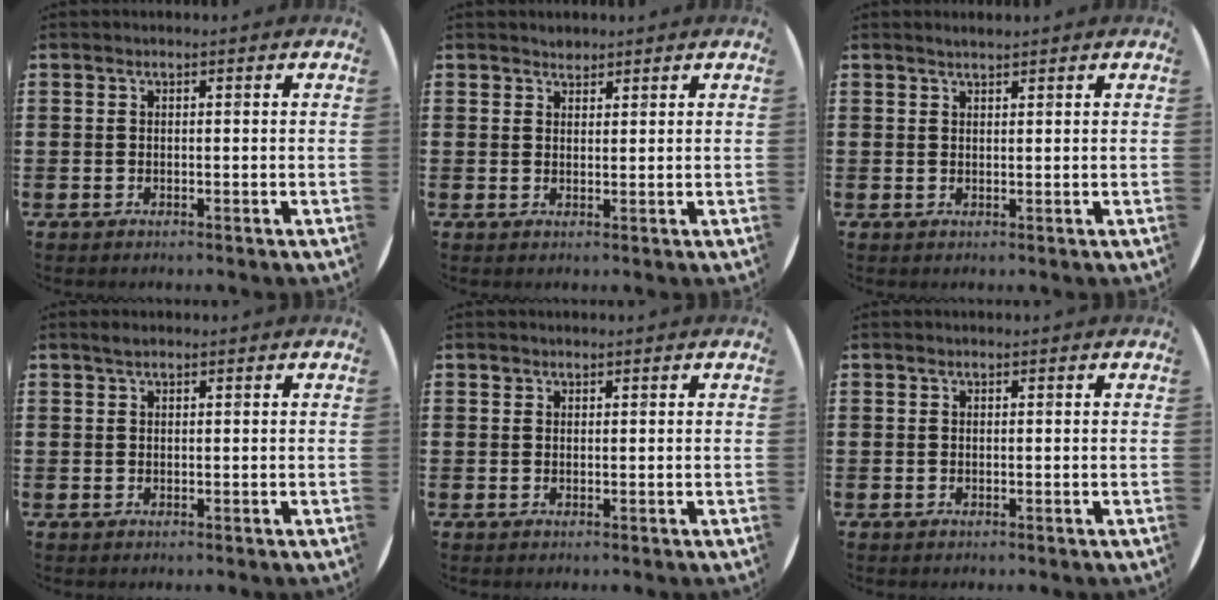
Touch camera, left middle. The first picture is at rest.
{"total": 1.4, "force": [1.4, 0.4, 0.0], "torque": [-0.001, 0.001, 0.027]}
{"total": 1.1, "force": [1.0, 0.0, 0.3], "torque": [-0.005, 0.001, 0.019]}
{"total": 0.9, "force": [0.7, 0.4, 0.4], "torque": [-0.009, 0.004, 0.012]}
{"total": 0.6, "force": [0.5, 0.3, 0.0], "torque": [0.007, 0.000, 0.007]}
{"total": 0.0}